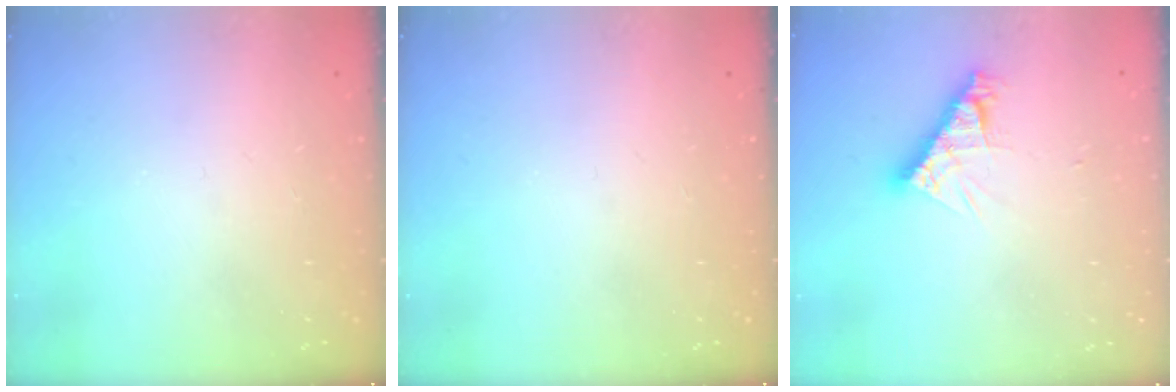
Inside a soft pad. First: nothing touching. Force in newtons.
{"total": 0.0}
{"total": 9.0, "press": 8.9, "slide": 0.8}